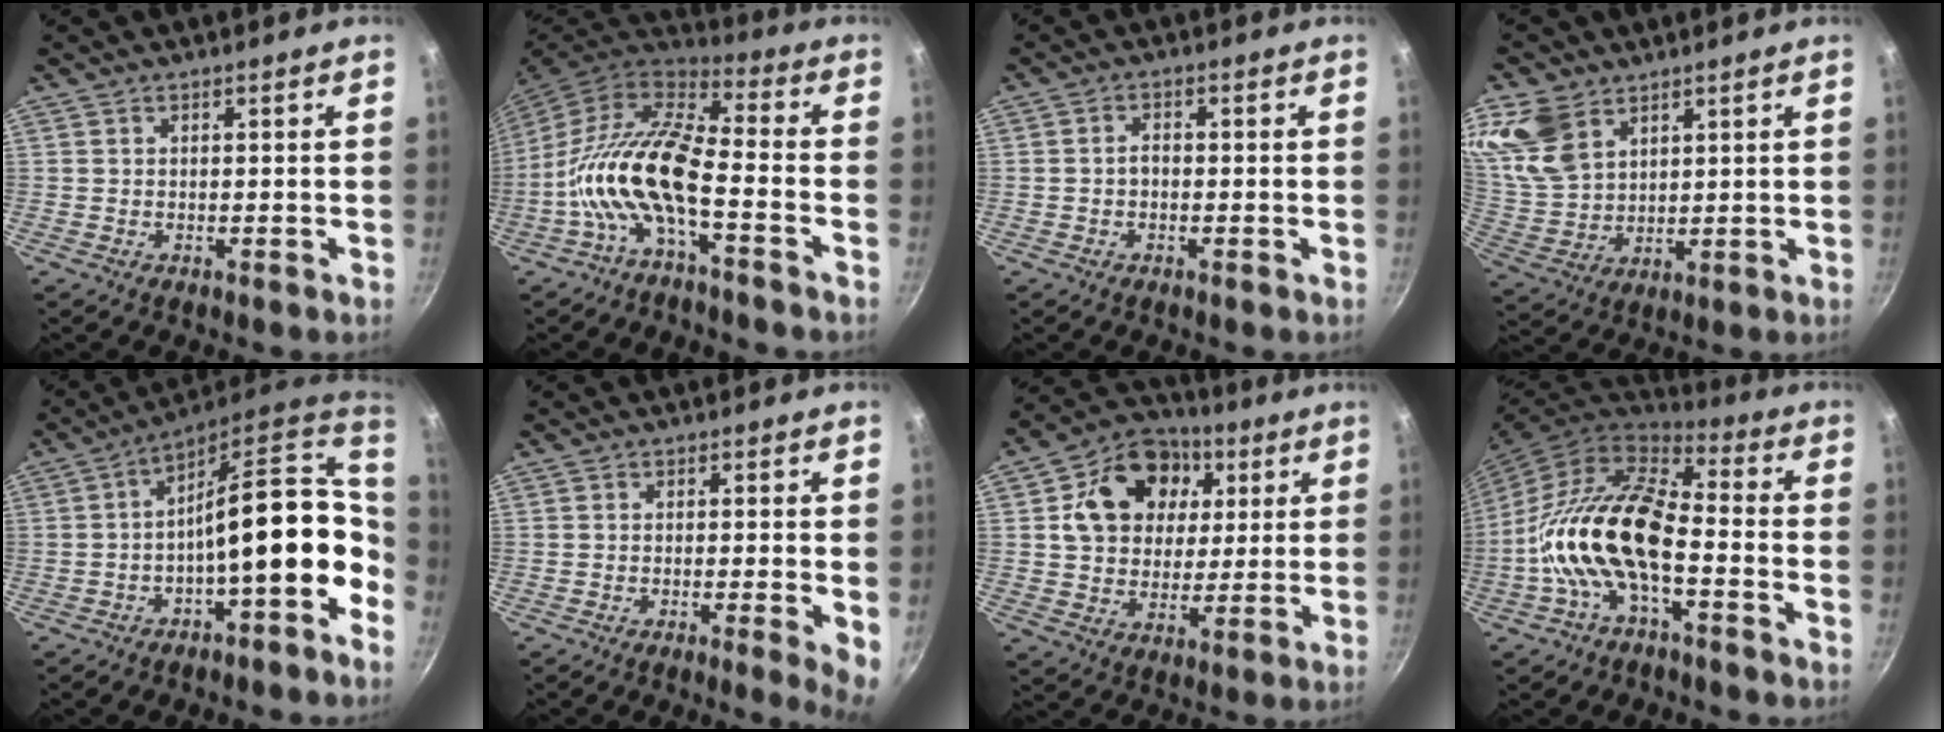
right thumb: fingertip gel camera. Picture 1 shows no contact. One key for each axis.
{"total": 14.6, "fx": -4.5, "fy": 5.6, "fz": 12.7, "tx": -0.248, "ty": 0.049, "tz": -0.100}
{"total": 2.0, "fx": -0.4, "fy": 1.4, "fz": 1.4, "tx": -0.018, "ty": 0.012, "tz": -0.008}
{"total": 12.2, "fx": 6.8, "fy": 8.1, "fz": 6.1, "tx": -0.116, "ty": -0.021, "tz": 0.146}
{"total": 14.5, "fx": -1.8, "fy": 5.7, "fz": 13.2, "tx": -0.167, "ty": 0.034, "tz": -0.030}
{"total": 4.9, "fx": -0.7, "fy": 0.7, "fz": 4.8, "tx": -0.060, "ty": -0.006, "tz": -0.013}
{"total": 16.5, "fx": 4.6, "fy": 13.1, "fz": 8.9, "tx": -0.130, "ty": 0.008, "tz": 0.071}
{"total": 16.5, "fx": -4.0, "fy": 8.0, "fz": 13.9, "tx": -0.256, "ty": 0.043, "tz": -0.090}